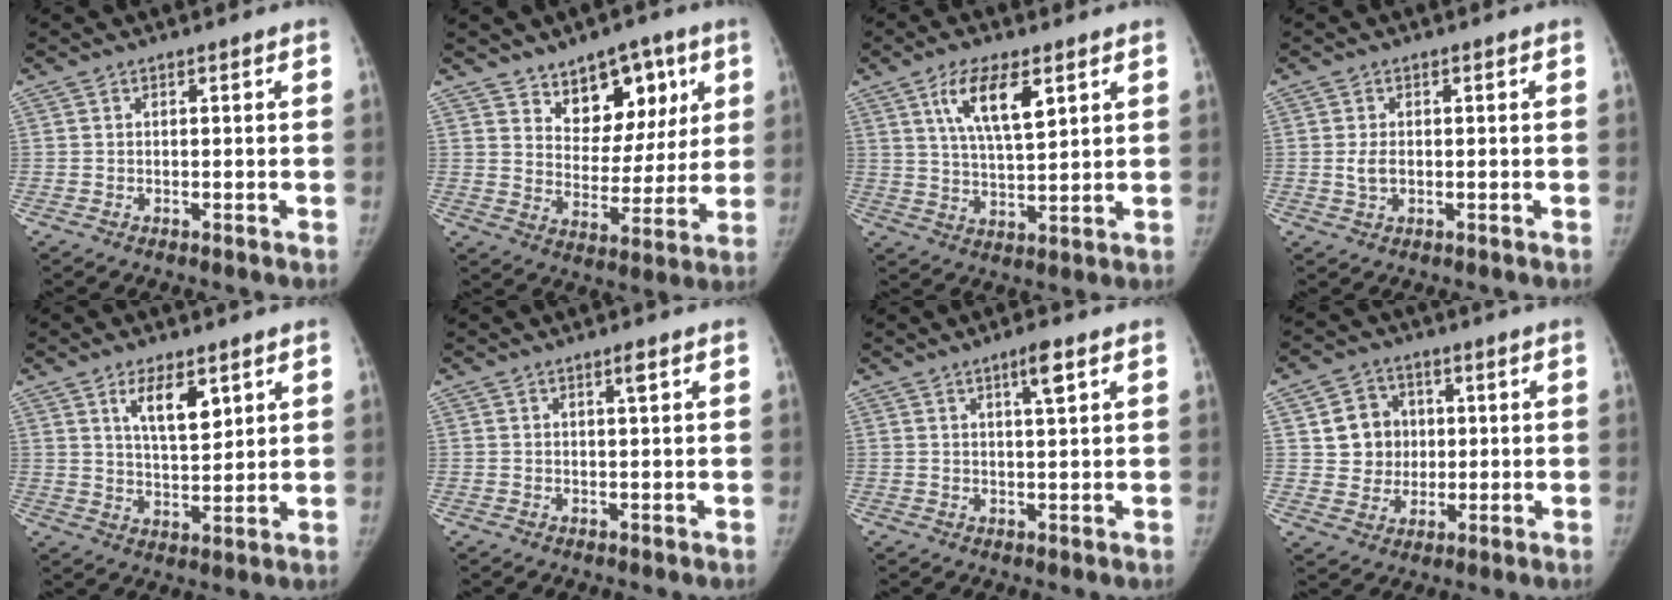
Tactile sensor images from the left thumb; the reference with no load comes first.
{"total": 12.8, "force": [7.1, 8.3, 6.7], "torque": [-0.046, -0.038, 0.114]}
{"total": 10.1, "force": [4.7, 3.7, 8.2], "torque": [-0.136, -0.020, 0.091]}
{"total": 2.8, "force": [-0.2, 1.9, 2.1], "torque": [-0.039, 0.002, -0.002]}
{"total": 8.3, "force": [4.1, 3.6, 6.2], "torque": [-0.085, -0.030, 0.074]}
{"total": 1.3, "force": [0.6, 0.1, 1.1], "torque": [-0.019, -0.001, 0.010]}
{"total": 3.8, "force": [1.9, 0.5, 3.2], "torque": [-0.052, -0.007, 0.031]}
{"total": 8.9, "force": [1.5, 8.3, 3.0], "torque": [-0.007, 0.001, 0.030]}